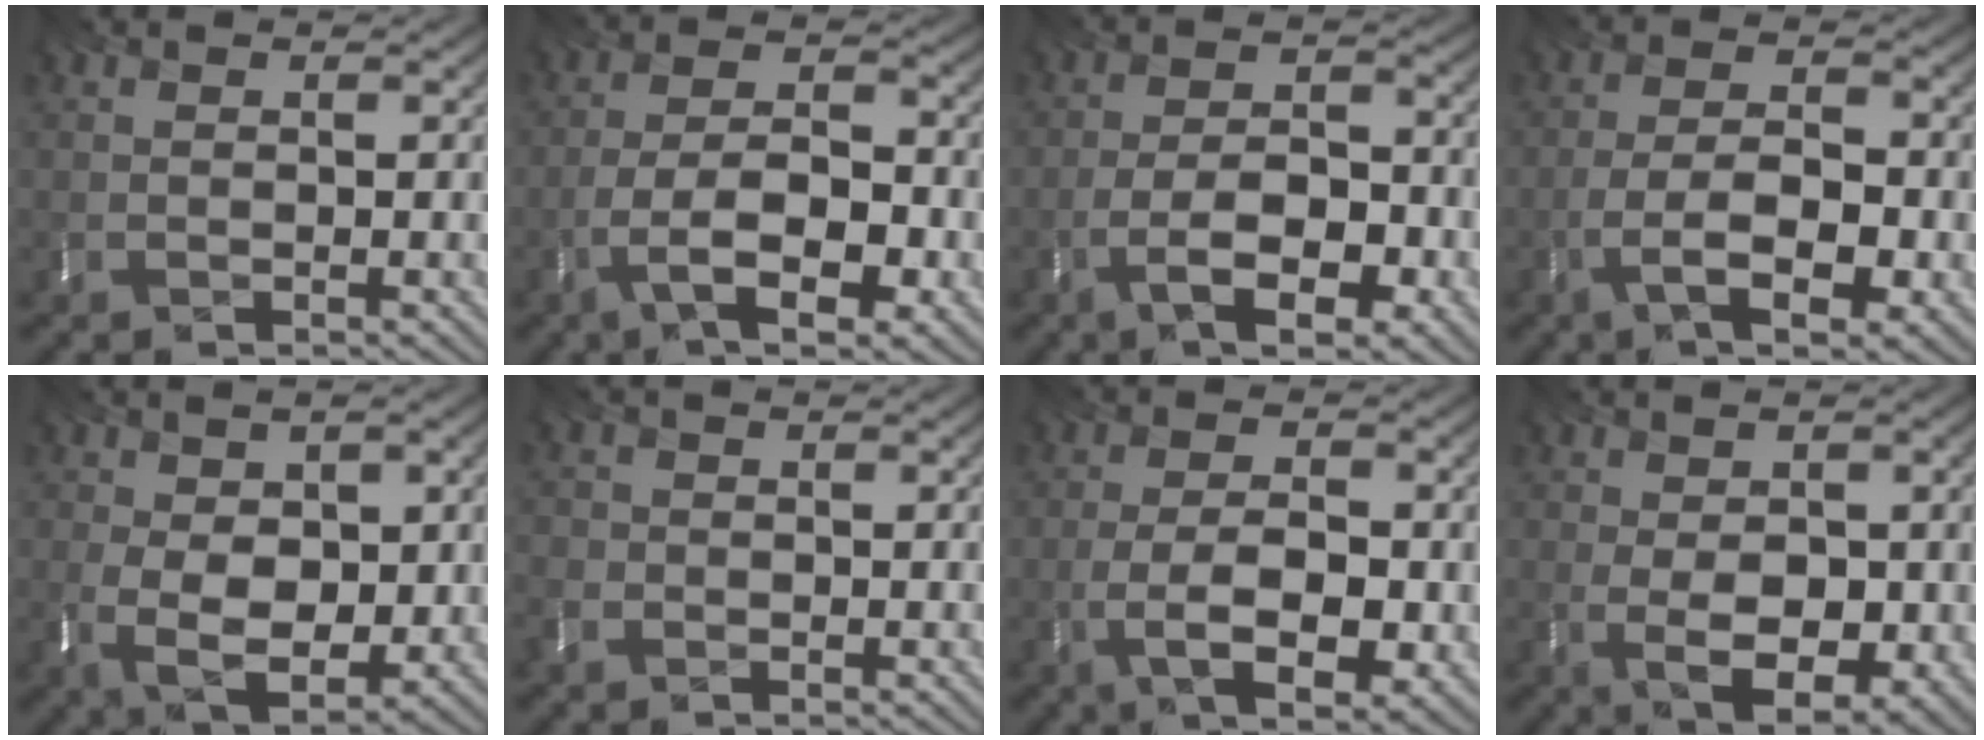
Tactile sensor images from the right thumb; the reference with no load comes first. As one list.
[{"total": 8.2, "force": [-4.5, 3.0, 6.2], "torque": [-0.109, -0.008, -0.091]}, {"total": 7.4, "force": [-4.3, 2.9, 5.3], "torque": [-0.087, -0.009, -0.087]}, {"total": 6.4, "force": [-3.6, 2.2, 4.9], "torque": [-0.084, -0.009, -0.072]}, {"total": 7.4, "force": [-0.1, 4.8, 5.6], "torque": [-0.120, -0.020, -0.008]}, {"total": 2.2, "force": [-1.4, 1.6, 0.5], "torque": [-0.022, -0.009, -0.039]}, {"total": 6.0, "force": [-2.7, 2.4, 4.9], "torque": [-0.079, -0.014, -0.054]}, {"total": 5.1, "force": [-0.6, 3.0, 4.2], "torque": [-0.076, -0.017, -0.015]}]